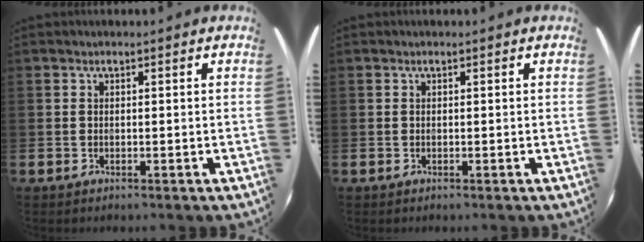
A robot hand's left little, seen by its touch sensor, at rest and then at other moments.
{"total": 0.0}